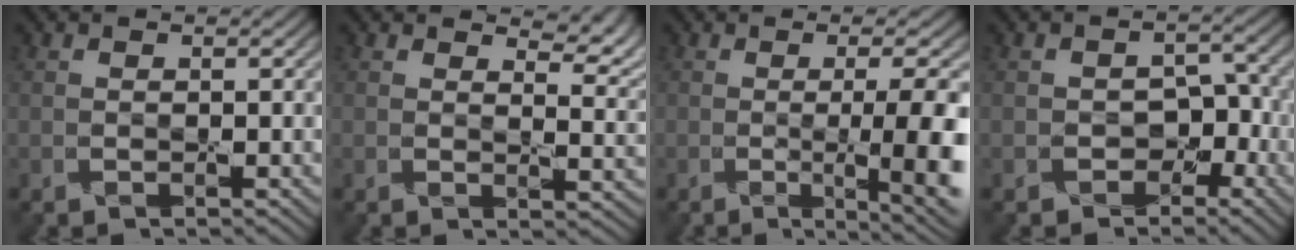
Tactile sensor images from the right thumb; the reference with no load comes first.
{"total": 6.6, "force": [5.0, 1.8, 4.0], "torque": [-0.057, 0.005, 0.072]}
{"total": 9.6, "force": [-1.6, 2.4, 9.1], "torque": [-0.109, -0.003, -0.021]}
{"total": 3.3, "force": [-2.1, 2.3, 1.1], "torque": [-0.006, 0.009, -0.033]}